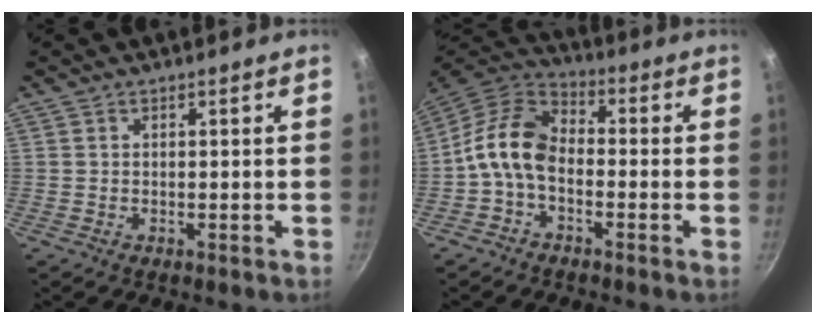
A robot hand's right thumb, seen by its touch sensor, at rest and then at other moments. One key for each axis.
{"total": 10.6, "fx": -2.3, "fy": 6.8, "fz": 7.8, "tx": -0.140, "ty": 0.046, "tz": -0.063}